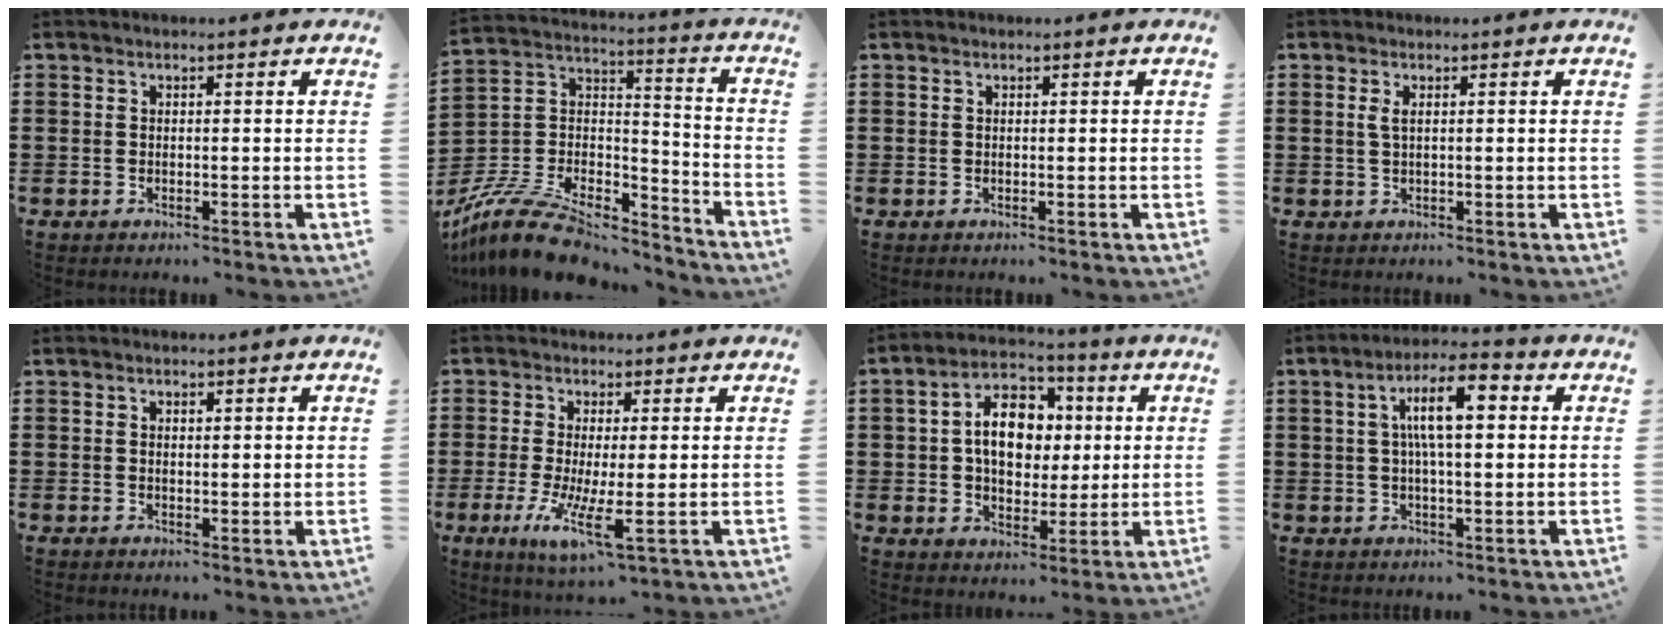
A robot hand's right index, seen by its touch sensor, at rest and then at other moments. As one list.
[{"total": 11.6, "force": [-9.6, 3.9, 5.2], "torque": [-0.112, 0.017, -0.187]}, {"total": 0.0}, {"total": 1.5, "force": [0.4, 0.4, 1.3], "torque": [-0.027, 0.004, 0.006]}, {"total": 0.9, "force": [0.4, 0.5, 0.6], "torque": [-0.012, 0.004, 0.008]}, {"total": 6.8, "force": [-1.7, 1.3, 6.4], "torque": [-0.132, -0.018, -0.029]}, {"total": 10.0, "force": [1.1, 6.9, 7.2], "torque": [-0.138, 0.015, 0.015]}, {"total": 8.9, "force": [1.7, 2.6, 8.3], "torque": [-0.168, 0.010, 0.023]}]